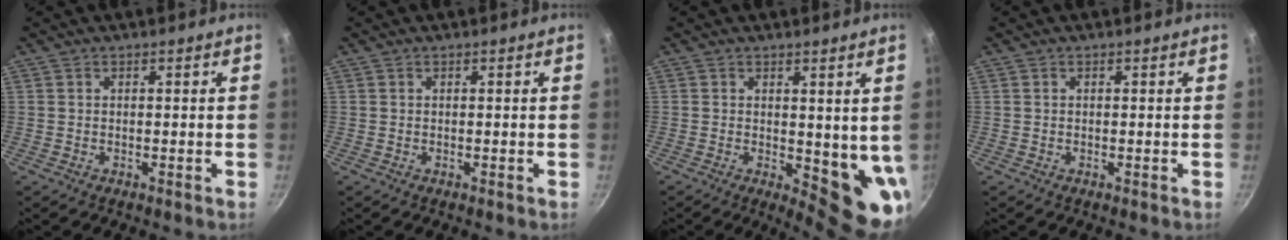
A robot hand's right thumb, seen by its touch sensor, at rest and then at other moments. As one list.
[{"total": 0.0}, {"total": 9.2, "force": [0.5, 4.2, 8.2], "torque": [-0.073, -0.018, 0.013]}, {"total": 0.0}]